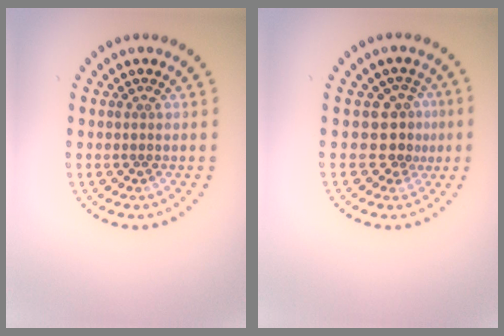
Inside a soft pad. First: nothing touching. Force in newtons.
{"total": 2.4, "press": 2.0, "slide": 1.4}